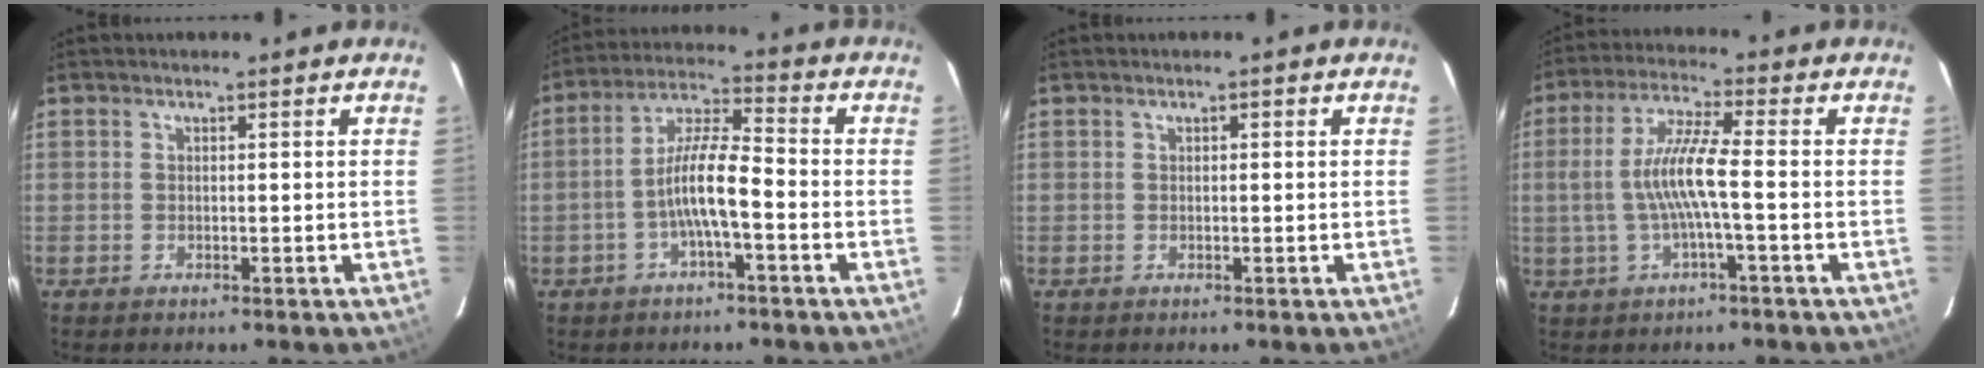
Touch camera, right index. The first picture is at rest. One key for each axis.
{"total": 8.1, "fx": -2.9, "fy": 1.3, "fz": 7.5, "tx": -0.156, "ty": 0.011, "tz": -0.054}
{"total": 0.5, "fx": 0.1, "fy": 0.3, "fz": 0.4, "tx": -0.004, "ty": 0.005, "tz": -0.001}
{"total": 8.8, "fx": -1.3, "fy": 0.6, "fz": 8.7, "tx": -0.182, "ty": 0.005, "tz": -0.020}